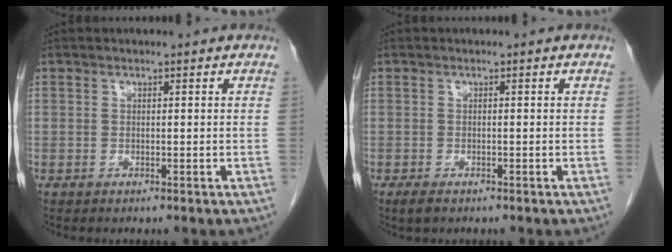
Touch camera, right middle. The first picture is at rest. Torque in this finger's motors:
{"motor_torque": [0.64, -0.23, -0.01, 0.01]}